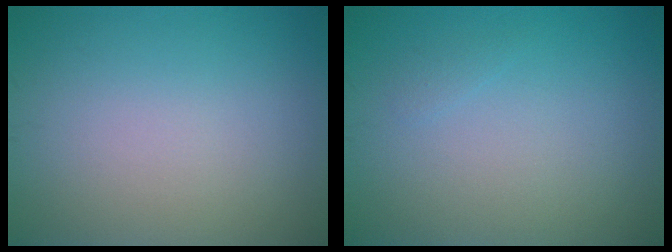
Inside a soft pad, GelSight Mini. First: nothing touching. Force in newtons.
{"total": 0.5, "press": 0.5, "slide": 0.1}